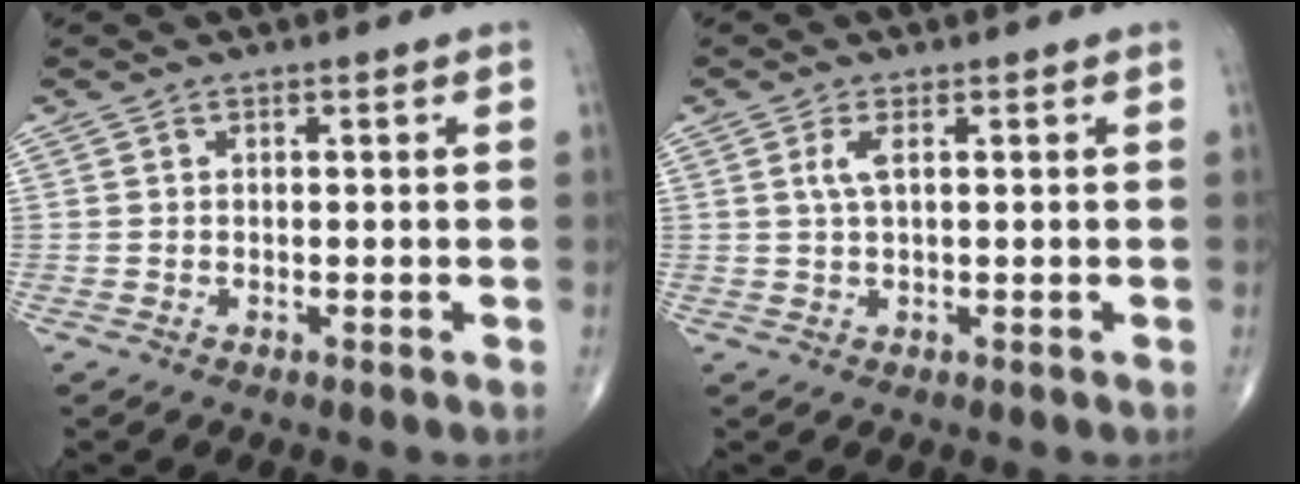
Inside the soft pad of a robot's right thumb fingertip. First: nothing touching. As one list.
[{"total": 2.4, "force": [0.7, 0.6, 2.2], "torque": [-0.059, 0.004, 0.018]}]